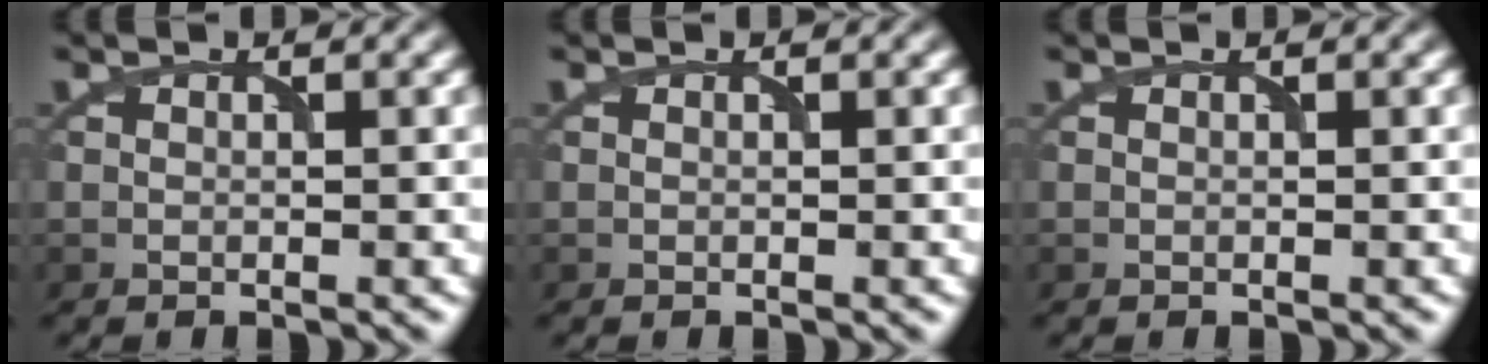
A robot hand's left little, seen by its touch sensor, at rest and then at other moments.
{"total": 0.0}
{"total": 0.0}